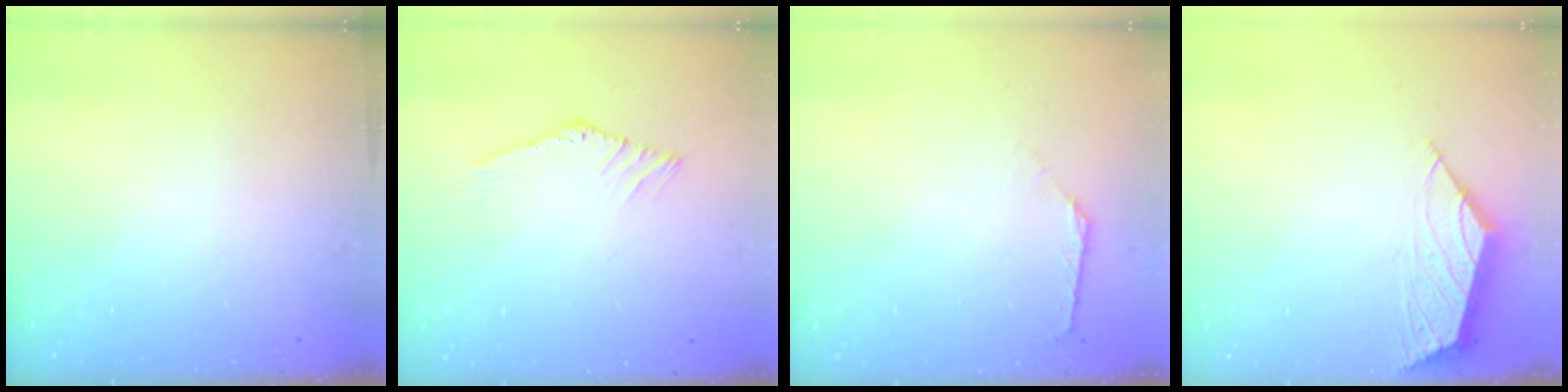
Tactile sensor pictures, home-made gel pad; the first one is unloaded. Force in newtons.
{"total": 1.1, "press": 1.1, "slide": 0.2}
{"total": 1.7, "press": 1.6, "slide": 0.6}
{"total": 2.3, "press": 2.2, "slide": 0.4}